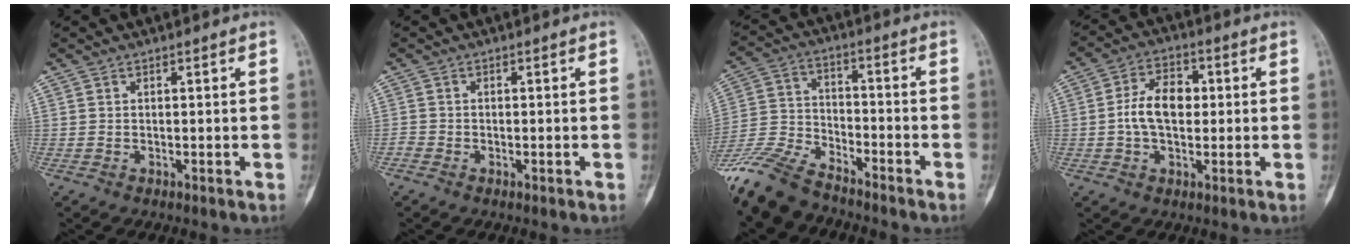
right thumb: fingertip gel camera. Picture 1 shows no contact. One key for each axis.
{"total": 1.2, "fx": -0.8, "fy": 0.7, "fz": 0.6, "tx": -0.004, "ty": 0.002, "tz": -0.018}
{"total": 13.5, "fx": -11.7, "fy": 4.4, "fz": 5.2, "tx": -0.107, "ty": 0.040, "tz": -0.226}
{"total": 8.6, "fx": 0.2, "fy": 5.5, "fz": 6.6, "tx": -0.105, "ty": 0.019, "tz": -0.003}